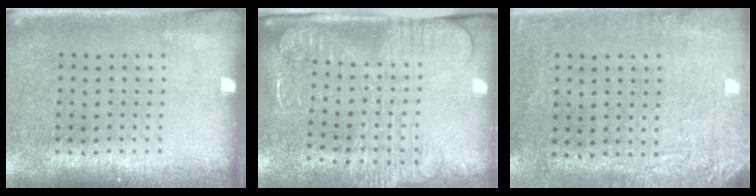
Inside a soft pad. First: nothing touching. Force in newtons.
{"total": 2.6, "press": 2.0, "slide": 1.7}
{"total": 2.7, "press": 2.3, "slide": 1.4}